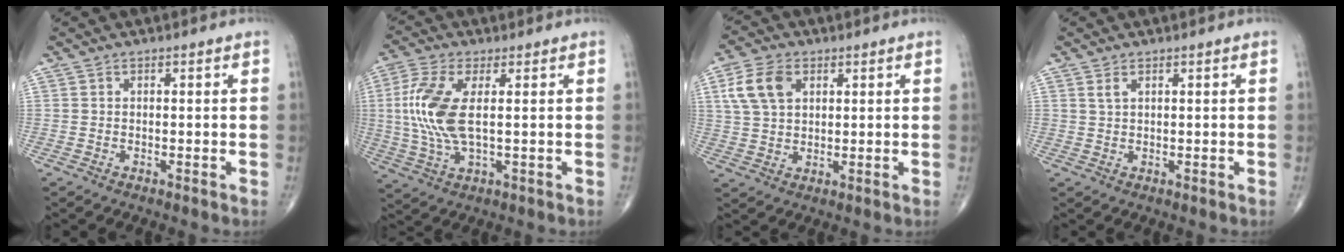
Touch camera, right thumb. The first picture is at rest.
{"total": 11.3, "force": [1.3, 4.4, 10.3], "torque": [-0.251, -0.002, 0.026]}
{"total": 8.1, "force": [2.9, 5.3, 5.4], "torque": [-0.103, 0.000, 0.057]}
{"total": 1.4, "force": [0.8, 0.6, 0.9], "torque": [-0.018, 0.003, 0.021]}